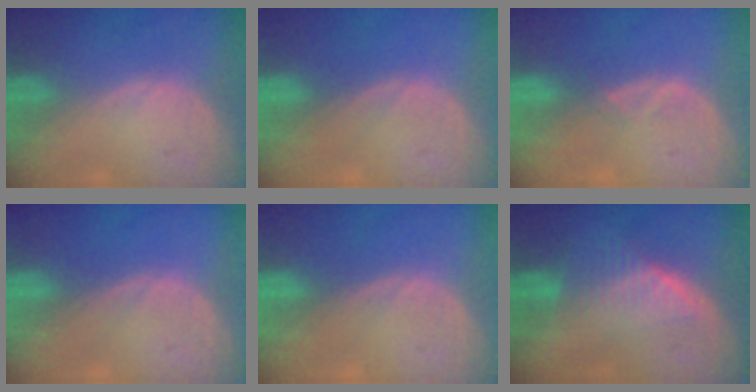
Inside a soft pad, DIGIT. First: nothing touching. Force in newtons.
{"total": 0.0}
{"total": 1.0, "press": 0.9, "slide": 0.5}
{"total": 0.0}
{"total": 0.0}
{"total": 6.5, "press": 5.8, "slide": 2.9}